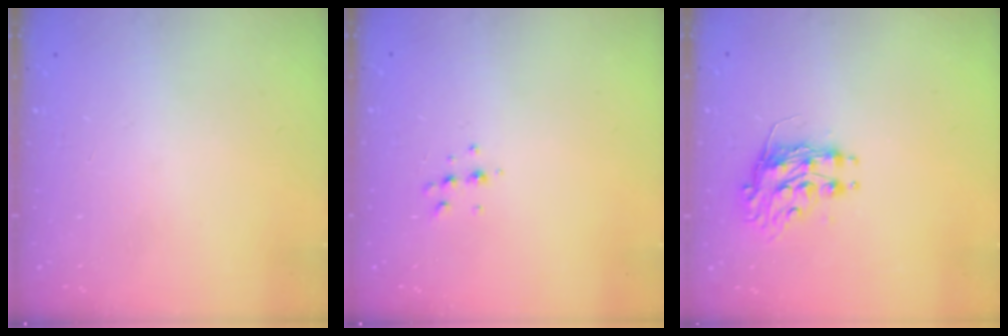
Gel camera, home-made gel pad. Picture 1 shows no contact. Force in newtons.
{"total": 4.7, "press": 4.6, "slide": 0.9}
{"total": 8.3, "press": 8.3, "slide": 0.1}